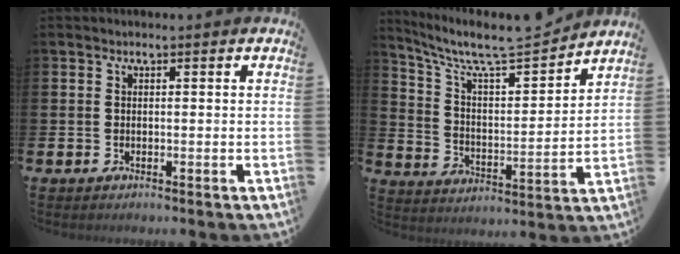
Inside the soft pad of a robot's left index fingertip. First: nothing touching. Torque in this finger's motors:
{"motor_torque": [0.36, -0.61, 0.46, 0.14]}